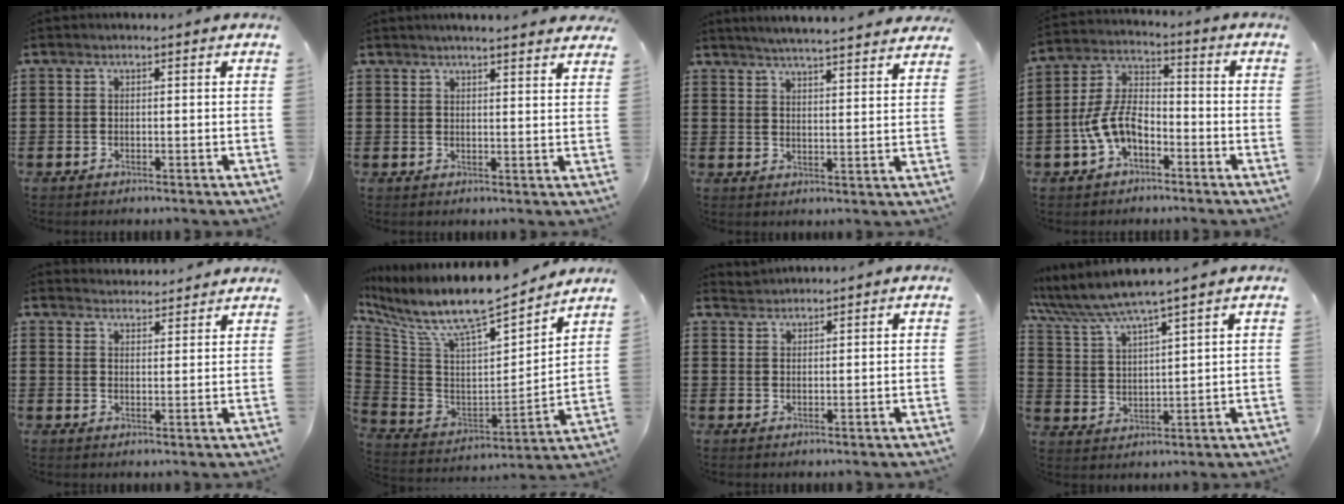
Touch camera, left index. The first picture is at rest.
{"total": 2.6, "force": [2.5, -0.3, 0.6], "torque": [-0.019, -0.007, 0.047]}
{"total": 4.3, "force": [4.2, -0.6, 0.7], "torque": [-0.031, -0.025, 0.071]}
{"total": 7.9, "force": [-3.8, 4.3, 5.4], "torque": [-0.140, 0.003, -0.082]}
{"total": 3.0, "force": [3.0, 0.2, -0.2], "torque": [0.003, -0.015, 0.055]}
{"total": 9.7, "force": [8.1, 1.8, 4.9], "torque": [-0.133, -0.069, 0.137]}
{"total": 1.6, "force": [1.6, 0.1, -0.3], "torque": [0.001, 0.002, 0.033]}
{"total": 5.7, "force": [4.9, -0.1, 2.9], "torque": [-0.077, -0.028, 0.081]}